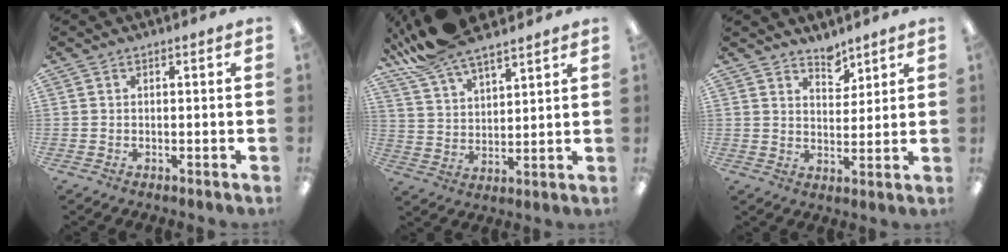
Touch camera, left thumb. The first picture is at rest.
{"total": 12.4, "force": [10.8, 3.0, 5.2], "torque": [-0.122, -0.052, 0.203]}
{"total": 5.1, "force": [4.6, 2.0, 0.9], "torque": [0.003, -0.035, 0.081]}